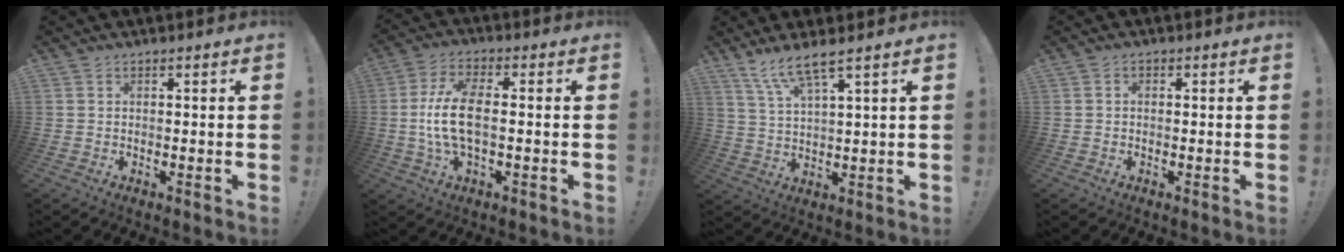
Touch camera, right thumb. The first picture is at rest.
{"total": 10.8, "force": [-0.7, 4.6, 9.7], "torque": [-0.202, 0.001, -0.013]}
{"total": 7.8, "force": [6.0, 1.0, 4.8], "torque": [-0.102, -0.025, 0.108]}
{"total": 0.8, "force": [-0.4, 0.6, 0.4], "torque": [-0.014, 0.006, -0.007]}